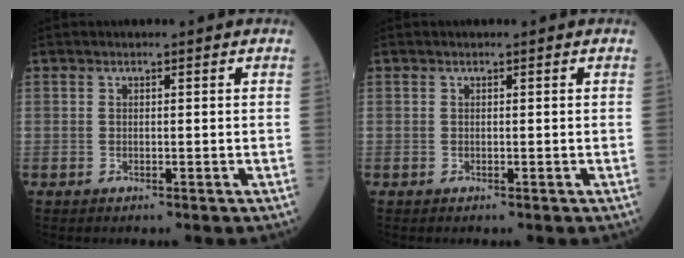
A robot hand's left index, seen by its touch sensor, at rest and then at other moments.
{"total": 0.0}